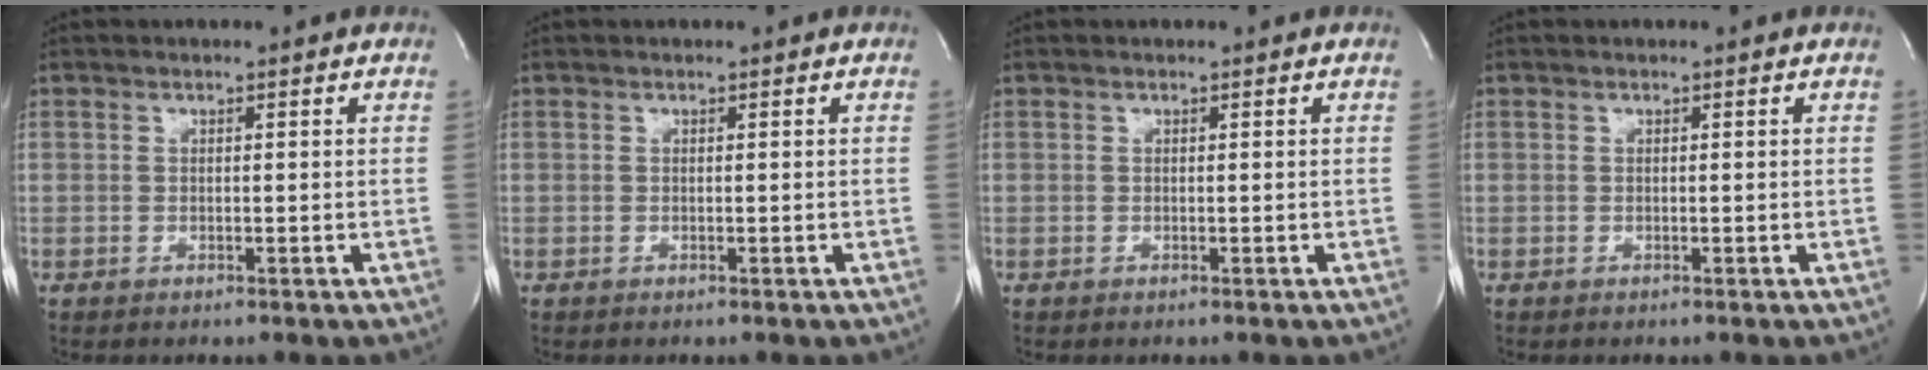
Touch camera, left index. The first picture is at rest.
{"total": 0.0}
{"total": 0.0}
{"total": 0.0}